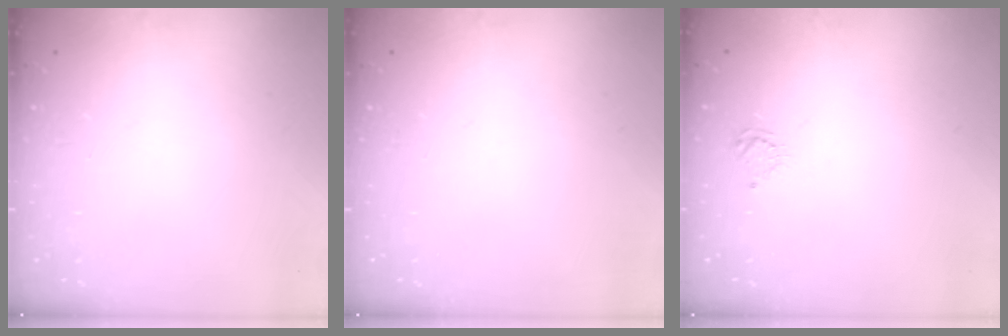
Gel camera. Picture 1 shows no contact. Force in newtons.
{"total": 0.0}
{"total": 3.8, "press": 3.7, "slide": 0.4}